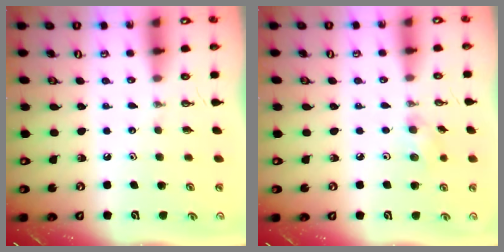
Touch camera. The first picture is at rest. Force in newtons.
{"total": 6.6, "press": 6.0, "slide": 2.7}